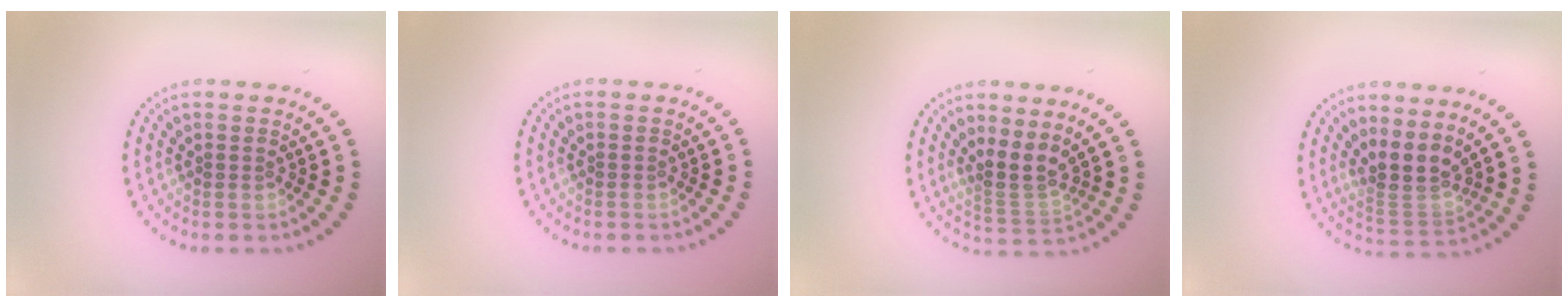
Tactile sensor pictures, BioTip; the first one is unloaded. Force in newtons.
{"total": 0.0}
{"total": 3.0, "press": 2.0, "slide": 2.2}
{"total": 3.4, "press": 2.6, "slide": 2.2}